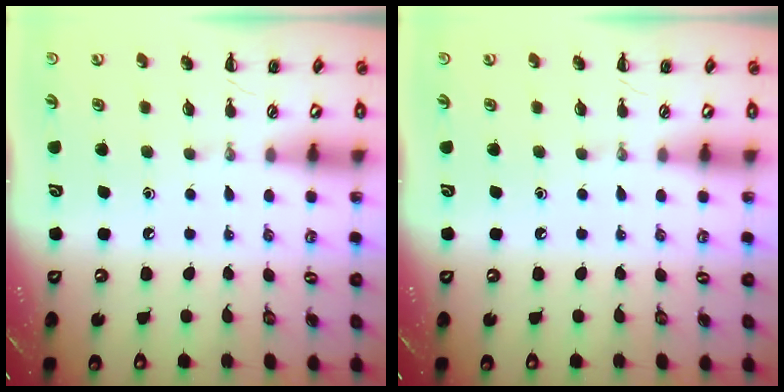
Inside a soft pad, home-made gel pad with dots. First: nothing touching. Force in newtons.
{"total": 0.0}